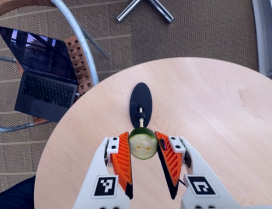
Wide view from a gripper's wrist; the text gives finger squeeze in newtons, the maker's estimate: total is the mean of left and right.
{"total": 8.7, "left": 8.3, "right": 9.2}